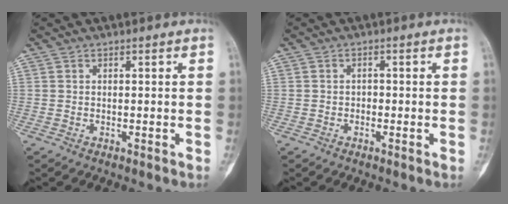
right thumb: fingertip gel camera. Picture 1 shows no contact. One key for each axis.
{"total": 1.0, "fx": -0.5, "fy": 0.8, "fz": 0.2, "tx": 0.005, "ty": 0.004, "tz": -0.012}